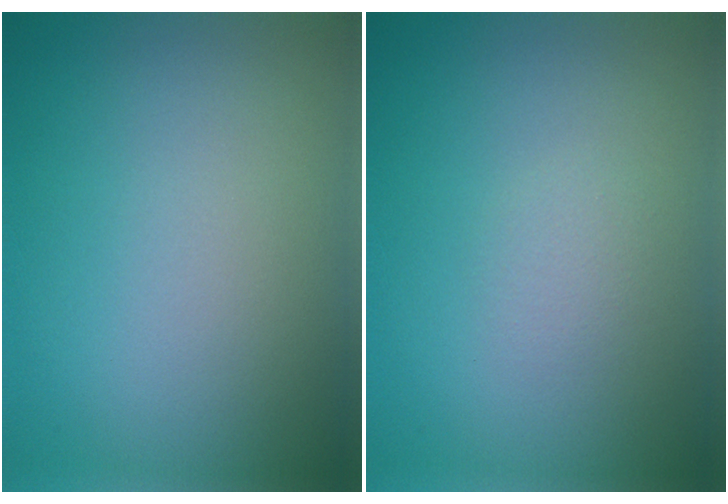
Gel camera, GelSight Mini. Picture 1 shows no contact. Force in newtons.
{"total": 0.9, "press": 0.9, "slide": 0.0}